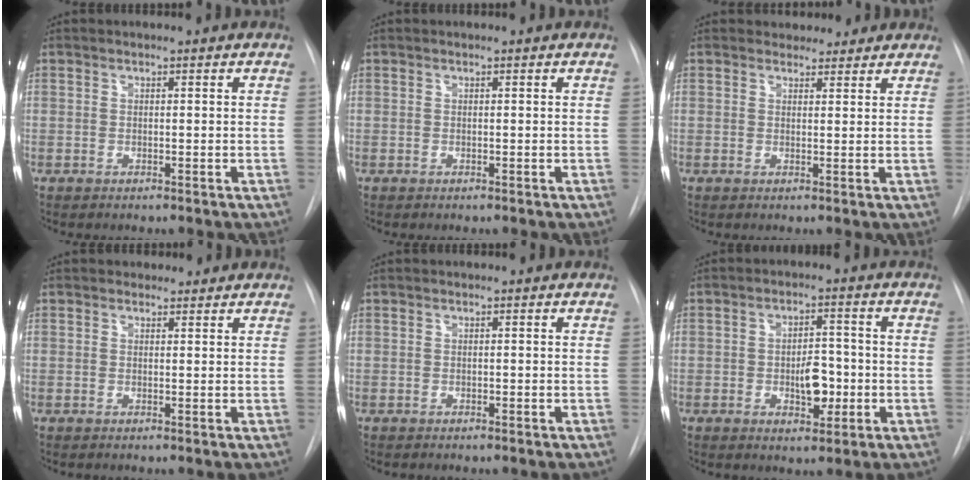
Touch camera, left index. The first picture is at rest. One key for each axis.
{"total": 0.0}
{"total": 3.6, "fx": 3.1, "fy": 1.8, "fz": 0.1, "tx": 0.009, "ty": 0.004, "tz": 0.035}
{"total": 1.4, "fx": 1.1, "fy": 0.9, "fz": -0.1, "tx": 0.008, "ty": 0.004, "tz": 0.011}
{"total": 0.0}
{"total": 5.7, "fx": -1.4, "fy": 2.9, "fz": 4.7, "tx": -0.068, "ty": 0.003, "tz": -0.016}